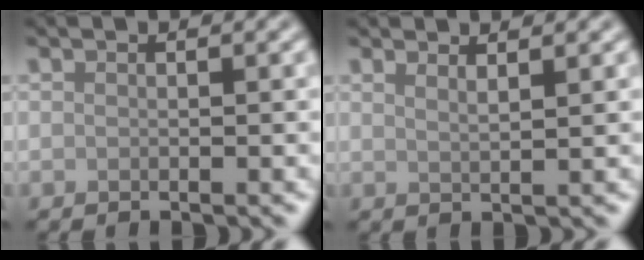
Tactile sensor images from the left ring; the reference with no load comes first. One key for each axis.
{"total": 1.8, "fx": 1.3, "fy": 0.5, "fz": 1.0, "tx": -0.005, "ty": 0.004, "tz": 0.009}